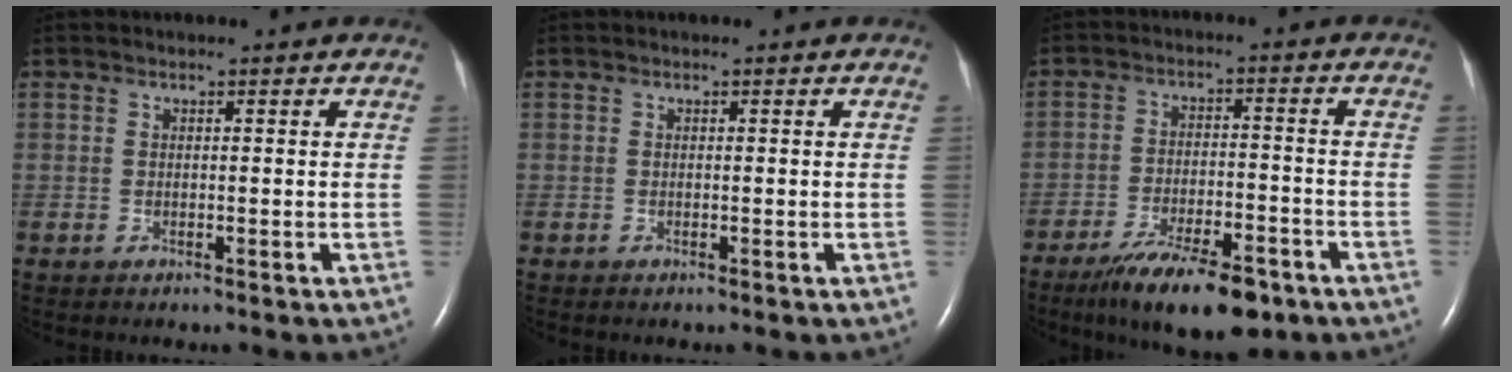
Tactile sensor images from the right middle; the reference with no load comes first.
{"total": 0.0}
{"total": 12.2, "force": [-8.6, 3.3, 8.0], "torque": [-0.132, -0.017, -0.142]}